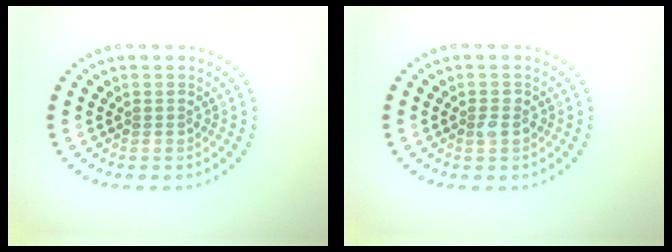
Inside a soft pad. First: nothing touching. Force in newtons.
{"total": 1.2, "press": 1.2, "slide": 0.1}